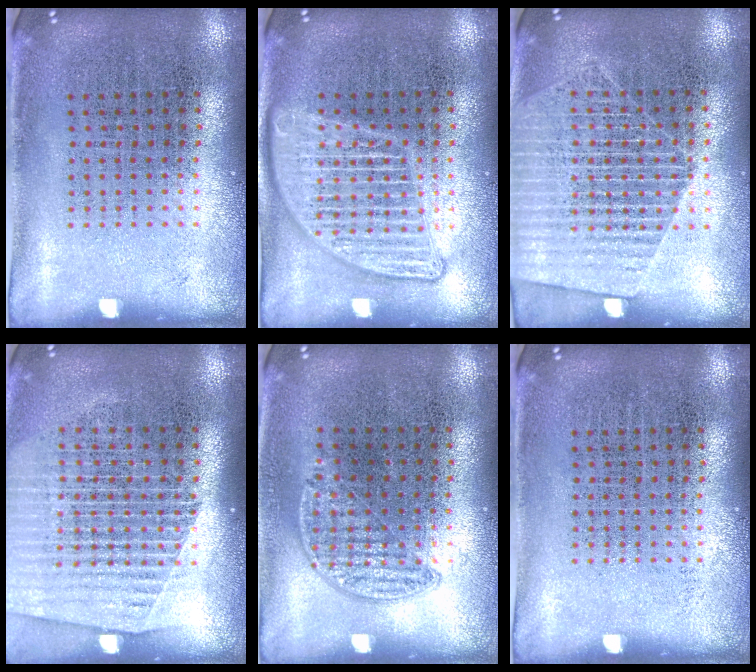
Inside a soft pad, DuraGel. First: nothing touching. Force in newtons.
{"total": 3.0, "press": 2.9, "slide": 0.3}
{"total": 1.8, "press": 1.6, "slide": 0.9}
{"total": 1.6, "press": 1.5, "slide": 0.5}
{"total": 0.8, "press": 0.6, "slide": 0.5}
{"total": 0.0}